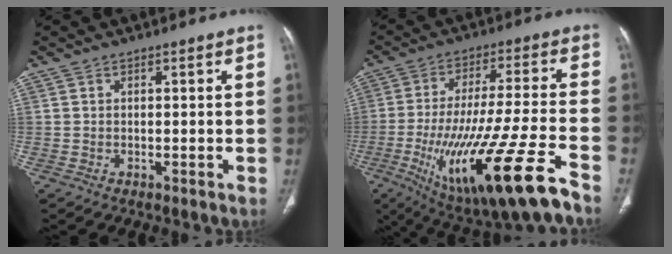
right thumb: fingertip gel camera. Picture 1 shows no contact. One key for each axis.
{"total": 23.8, "fx": -11.8, "fy": 4.1, "fz": 20.3, "tx": -0.374, "ty": 0.006, "tz": -0.190}